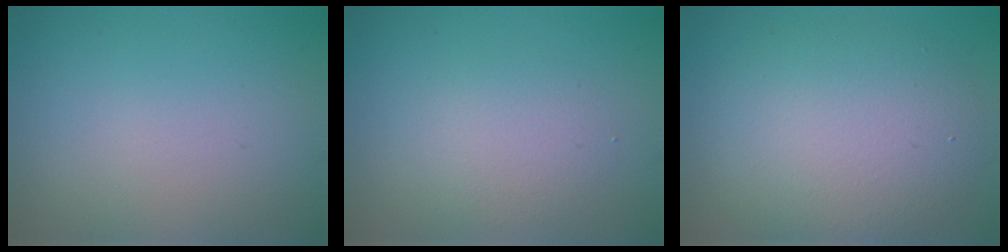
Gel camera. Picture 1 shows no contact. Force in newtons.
{"total": 2.4, "press": 2.4, "slide": 0.2}
{"total": 7.6, "press": 7.5, "slide": 0.6}